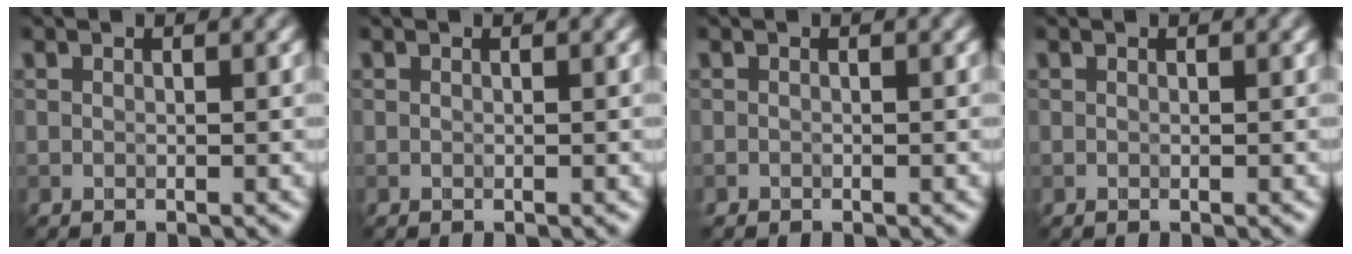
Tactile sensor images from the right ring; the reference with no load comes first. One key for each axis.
{"total": 0.0}
{"total": 0.0}
{"total": 0.0}